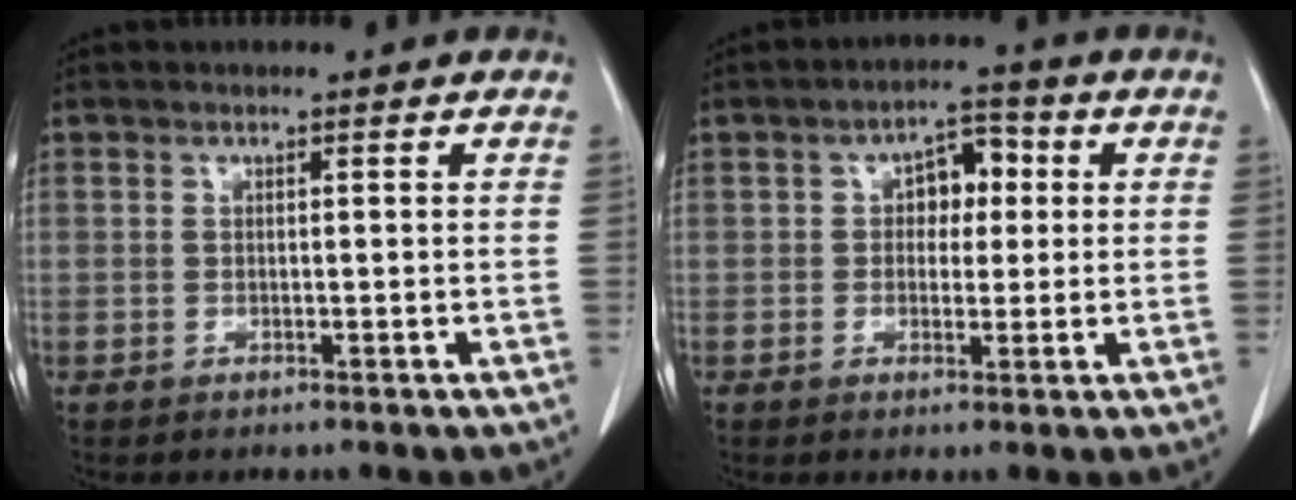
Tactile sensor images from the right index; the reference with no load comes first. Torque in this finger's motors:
{"motor_torque": [0.29, 0.26, 0.10, 0.03]}